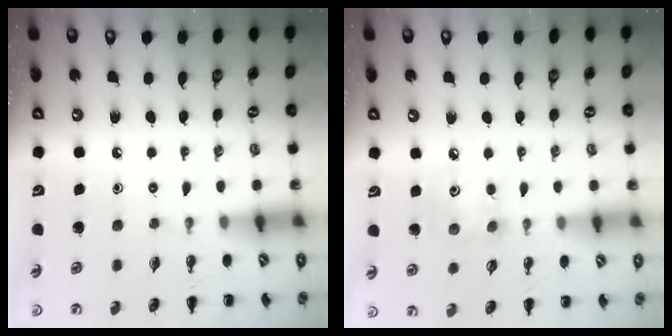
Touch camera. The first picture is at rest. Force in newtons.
{"total": 4.6, "press": 4.6, "slide": 0.8}